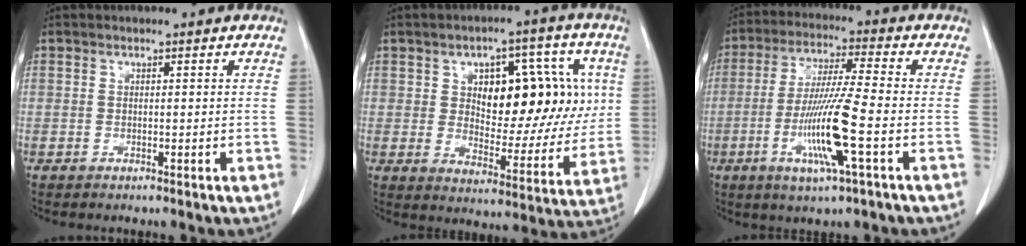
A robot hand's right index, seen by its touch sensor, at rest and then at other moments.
{"total": 16.8, "force": [3.9, 8.4, 14.0], "torque": [-0.191, 0.022, 0.066]}
{"total": 12.3, "force": [-3.6, -0.1, 11.8], "torque": [-0.235, -0.016, -0.072]}